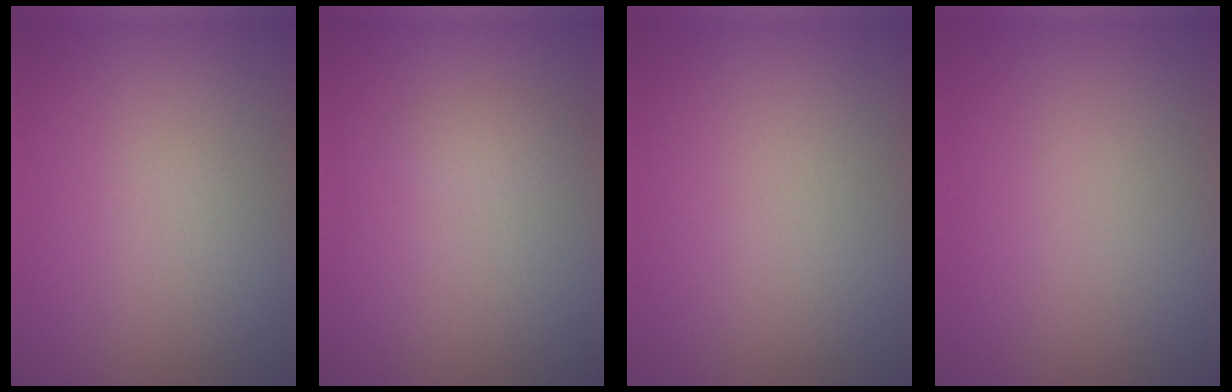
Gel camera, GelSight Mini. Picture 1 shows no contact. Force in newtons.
{"total": 1.0, "press": 1.0, "slide": 0.1}
{"total": 0.0}
{"total": 0.0}